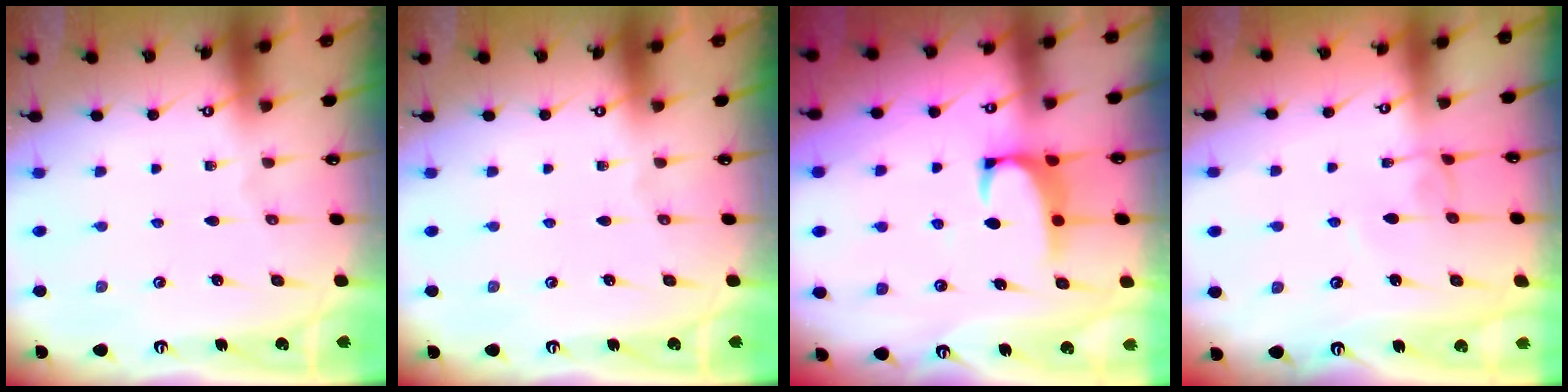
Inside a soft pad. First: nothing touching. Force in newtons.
{"total": 0.0}
{"total": 1.9, "press": 1.8, "slide": 0.7}
{"total": 1.1, "press": 1.0, "slide": 0.3}